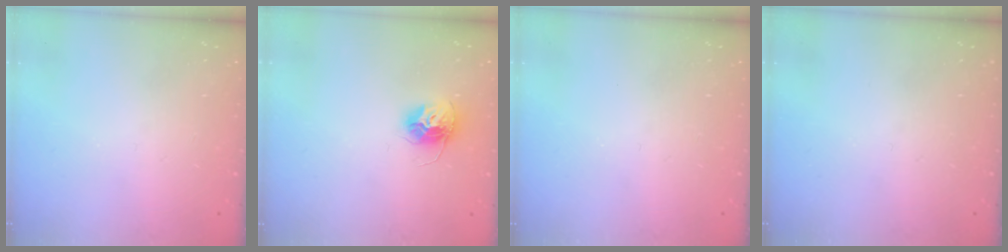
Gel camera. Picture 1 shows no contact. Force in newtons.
{"total": 11.4, "press": 11.4, "slide": 0.9}
{"total": 0.0}
{"total": 0.0}